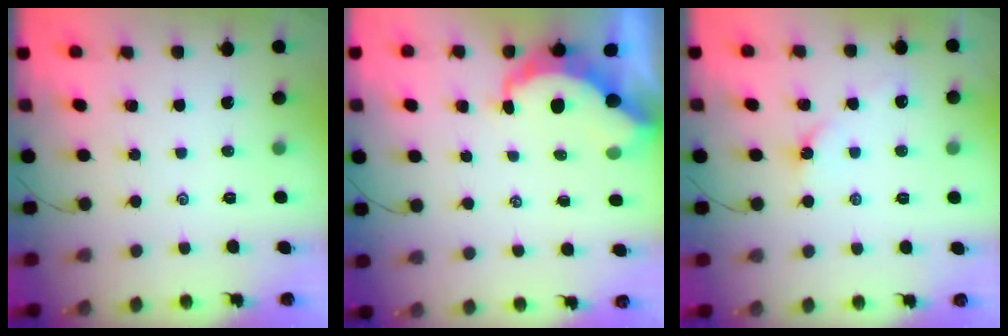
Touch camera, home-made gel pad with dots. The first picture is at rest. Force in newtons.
{"total": 7.5, "press": 7.5, "slide": 0.9}
{"total": 2.6, "press": 2.5, "slide": 0.5}